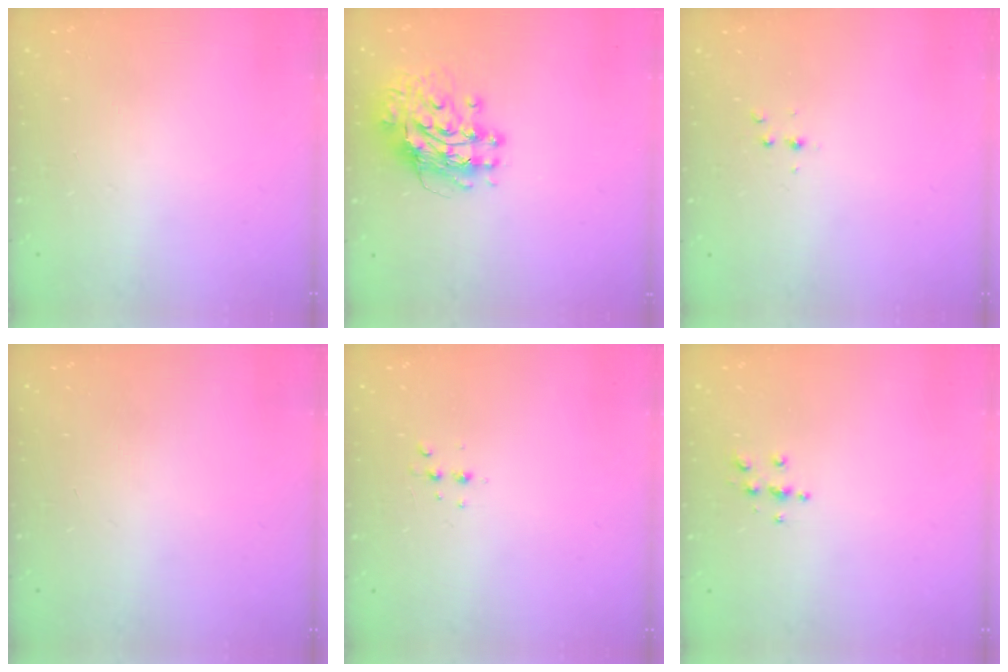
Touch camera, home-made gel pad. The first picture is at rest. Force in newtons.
{"total": 12.0, "press": 11.9, "slide": 1.7}
{"total": 3.1, "press": 2.7, "slide": 1.6}
{"total": 0.0}
{"total": 3.5, "press": 3.4, "slide": 0.5}
{"total": 4.9, "press": 4.9, "slide": 0.5}